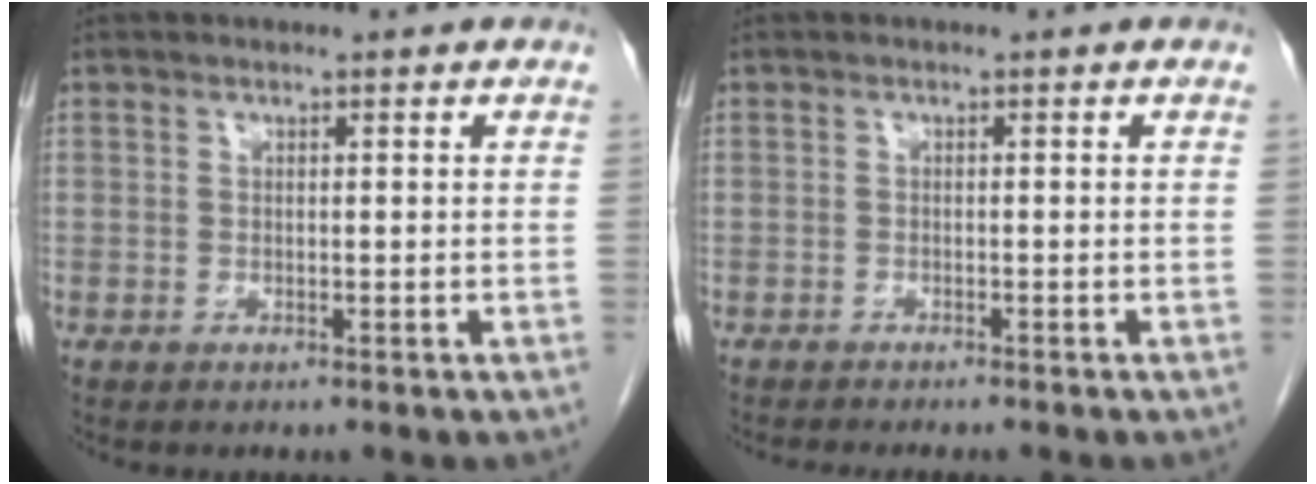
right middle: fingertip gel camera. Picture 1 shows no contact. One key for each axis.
{"total": 5.1, "fx": -4.5, "fy": 0.5, "fz": 2.4, "tx": -0.029, "ty": -0.009, "tz": -0.061}